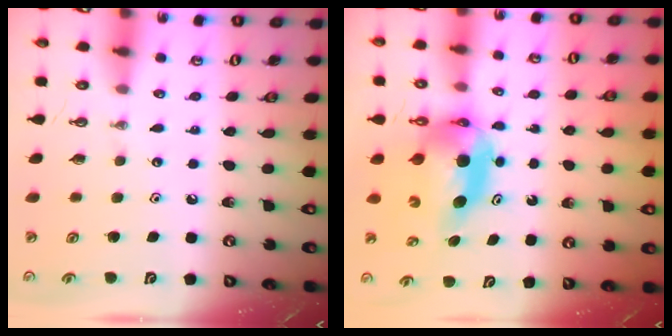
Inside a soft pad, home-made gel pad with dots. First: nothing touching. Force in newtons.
{"total": 7.2, "press": 6.7, "slide": 2.7}